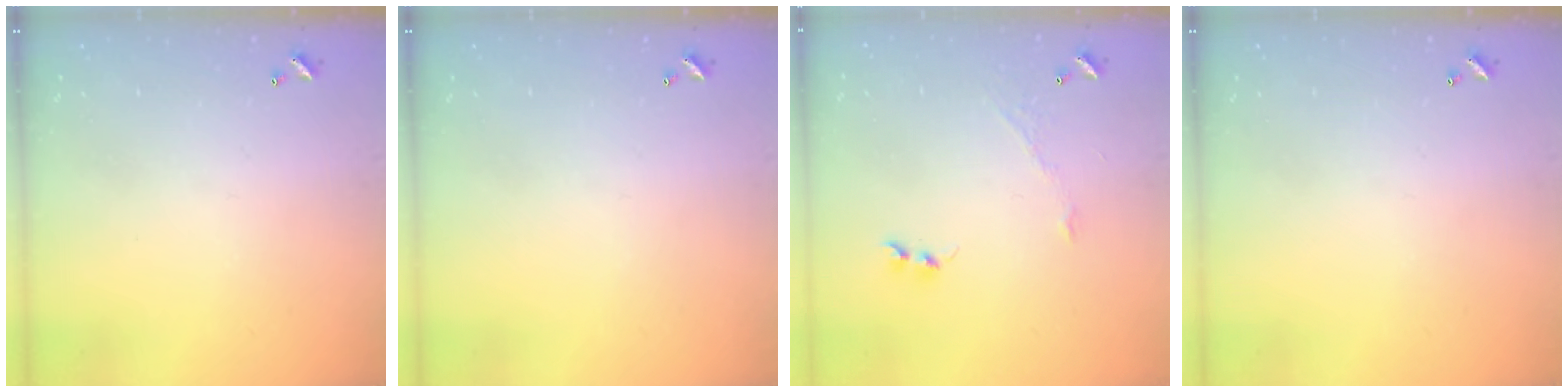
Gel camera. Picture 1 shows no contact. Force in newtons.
{"total": 0.0}
{"total": 2.9, "press": 2.8, "slide": 0.5}
{"total": 0.0}